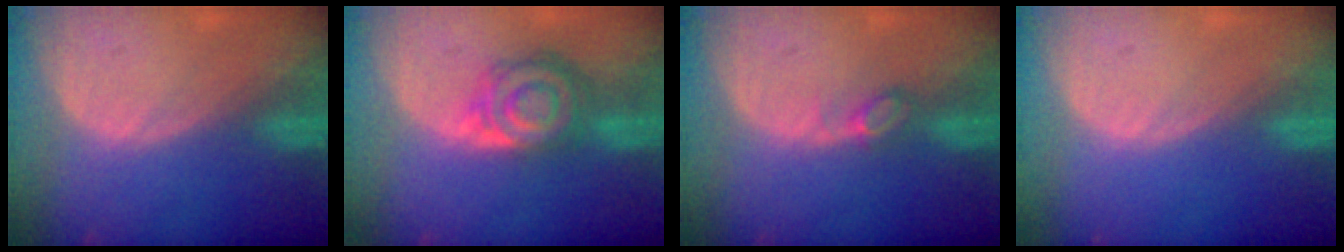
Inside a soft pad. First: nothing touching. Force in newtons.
{"total": 8.1, "press": 7.1, "slide": 3.8}
{"total": 2.2, "press": 2.2, "slide": 0.3}
{"total": 0.0}